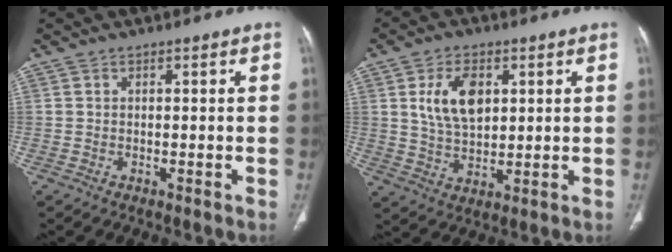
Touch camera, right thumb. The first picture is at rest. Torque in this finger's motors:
{"motor_torque": [-0.40, 2.14, 1.19, 0.01, 0.07]}